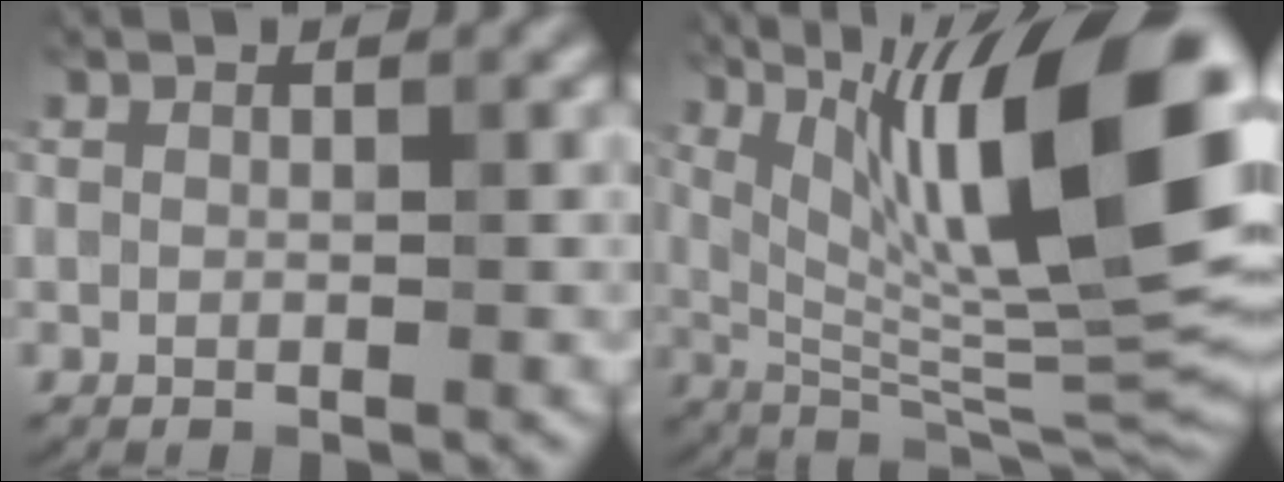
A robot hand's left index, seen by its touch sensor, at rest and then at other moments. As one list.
[{"total": 16.7, "force": [5.8, 4.8, 14.9], "torque": [-0.229, 0.001, 0.101]}]